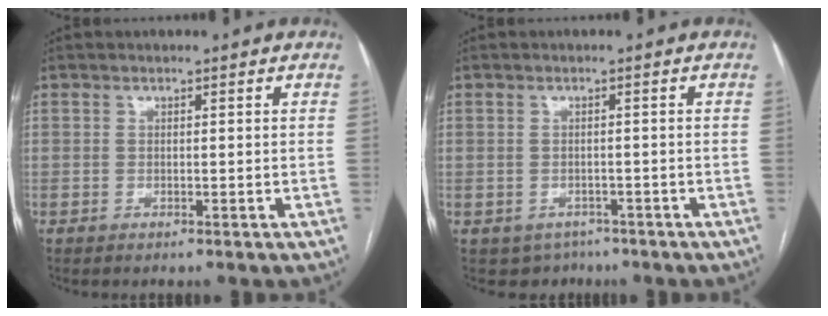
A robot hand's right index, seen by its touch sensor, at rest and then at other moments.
{"total": 3.5, "force": [-2.3, 2.6, 0.2], "torque": [0.001, 0.003, -0.029]}